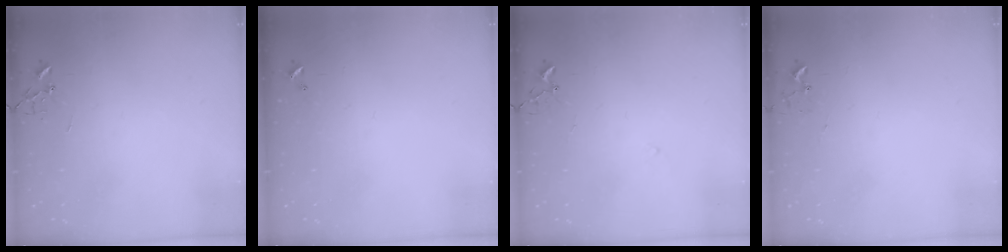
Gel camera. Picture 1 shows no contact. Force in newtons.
{"total": 0.0}
{"total": 6.5, "press": 6.5, "slide": 0.7}
{"total": 5.4, "press": 5.4, "slide": 0.7}